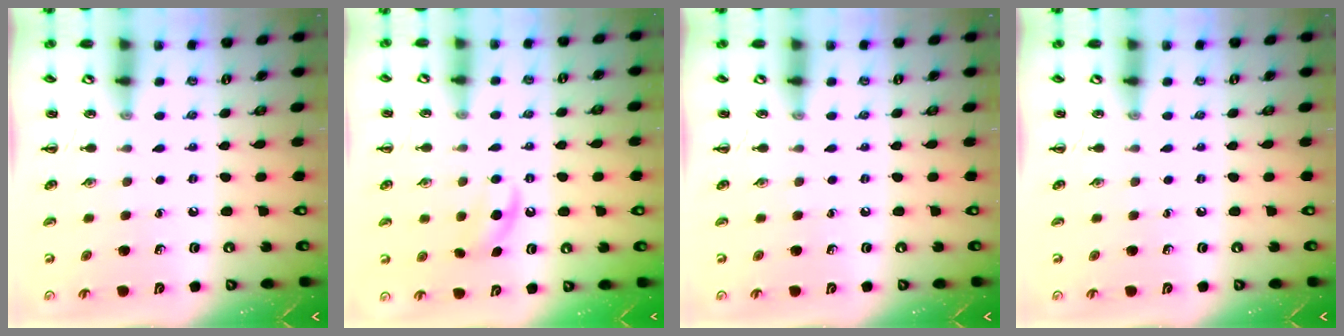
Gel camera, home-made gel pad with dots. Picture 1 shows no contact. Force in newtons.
{"total": 4.6, "press": 4.4, "slide": 1.5}
{"total": 0.0}
{"total": 0.0}